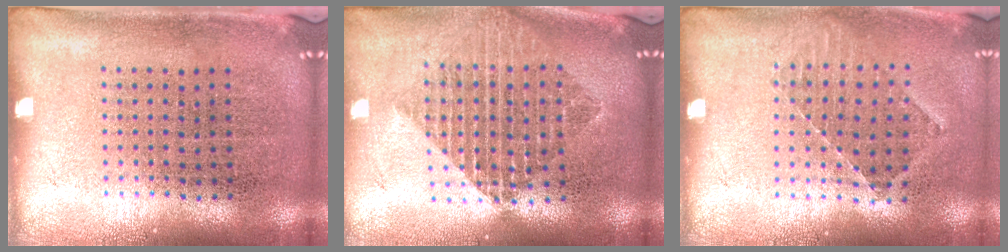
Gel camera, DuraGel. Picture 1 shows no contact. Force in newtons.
{"total": 2.0, "press": 1.6, "slide": 1.1}
{"total": 1.0, "press": 0.9, "slide": 0.2}